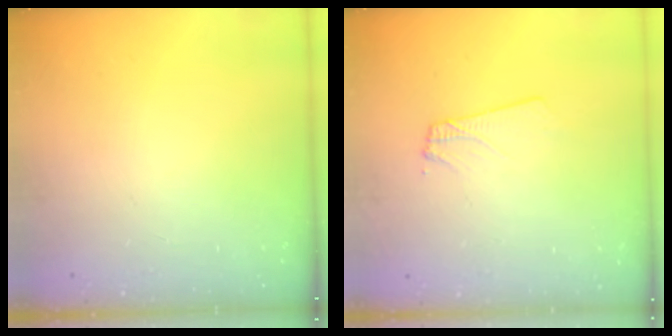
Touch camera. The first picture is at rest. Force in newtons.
{"total": 2.3, "press": 2.3, "slide": 0.3}